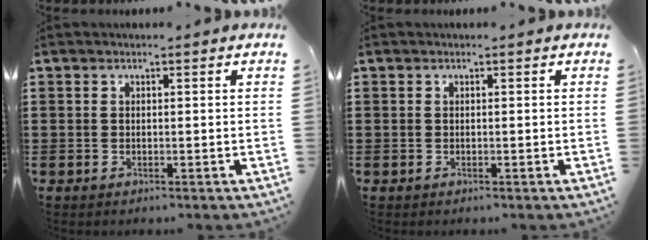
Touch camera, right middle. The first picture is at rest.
{"total": 0.0}